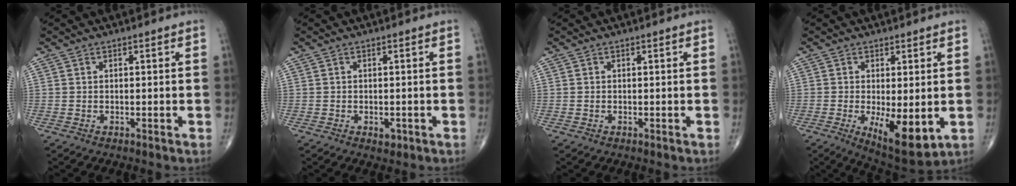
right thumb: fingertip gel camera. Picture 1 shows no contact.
{"total": 1.4, "force": [-0.6, 0.9, 0.9], "torque": [-0.007, 0.001, -0.005]}
{"total": 0.0}
{"total": 10.2, "force": [-2.2, 3.9, 9.2], "torque": [-0.137, -0.025, -0.024]}